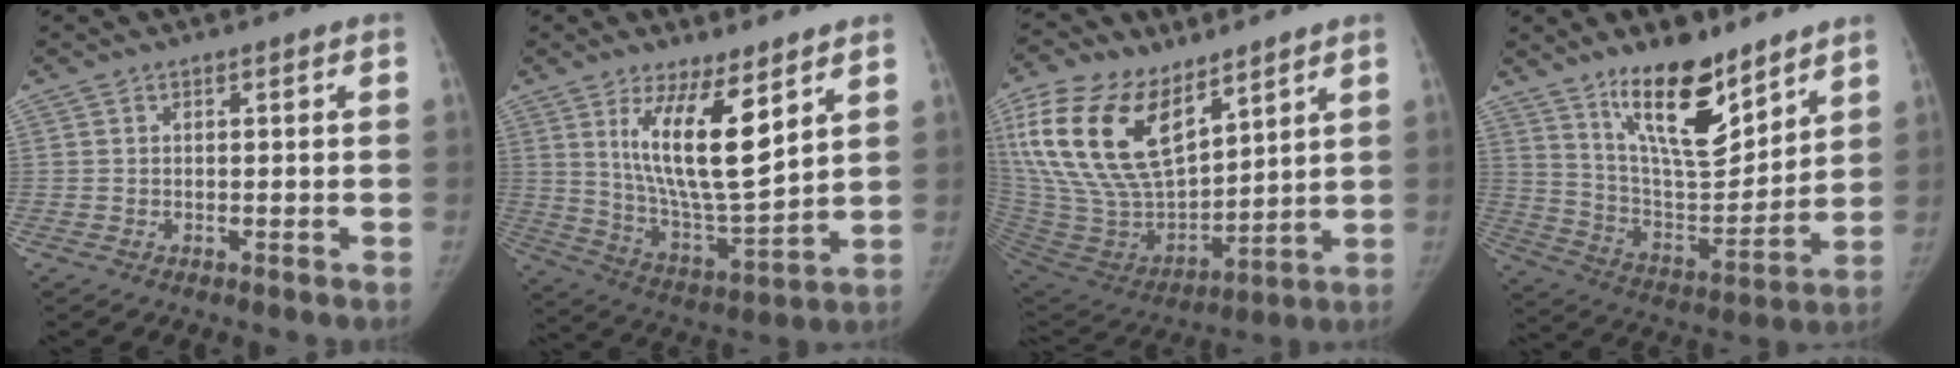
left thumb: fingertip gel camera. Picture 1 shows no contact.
{"total": 14.8, "force": [6.9, 4.1, 12.5], "torque": [-0.207, -0.057, 0.136]}
{"total": 26.3, "force": [13.7, 13.7, 17.8], "torque": [-0.358, -0.040, 0.268]}
{"total": 17.9, "force": [12.3, 6.5, 11.2], "torque": [-0.142, -0.091, 0.222]}